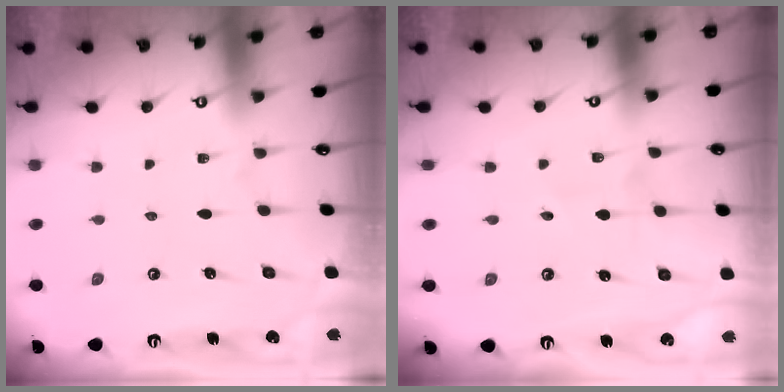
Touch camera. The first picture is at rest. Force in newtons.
{"total": 2.0, "press": 1.8, "slide": 0.9}